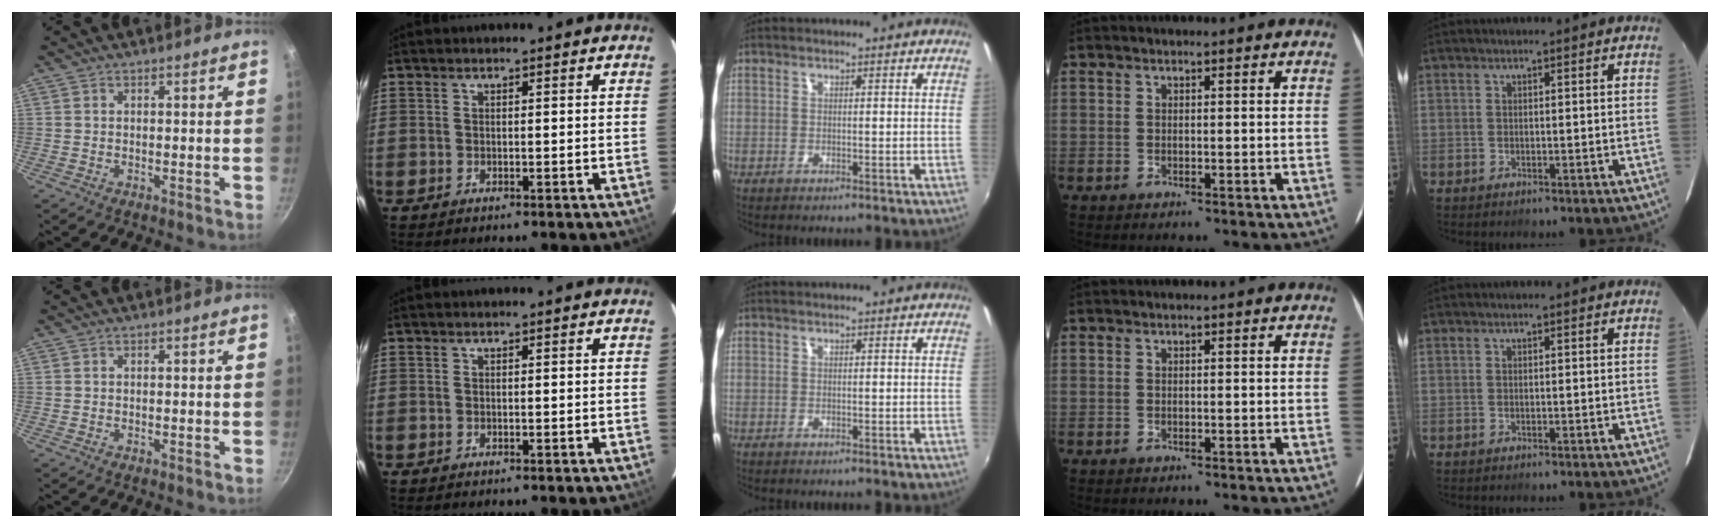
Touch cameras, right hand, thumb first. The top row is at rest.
{}